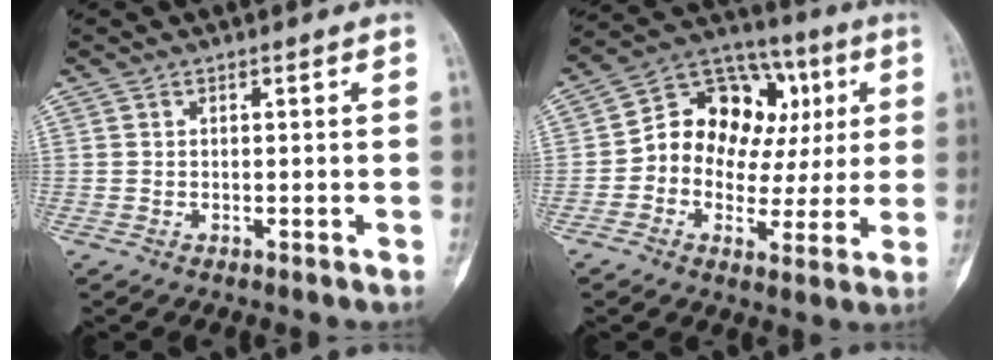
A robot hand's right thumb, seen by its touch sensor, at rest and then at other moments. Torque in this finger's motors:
{"motor_torque": [1.37, 1.36, 0.57, -0.44, 0.11]}